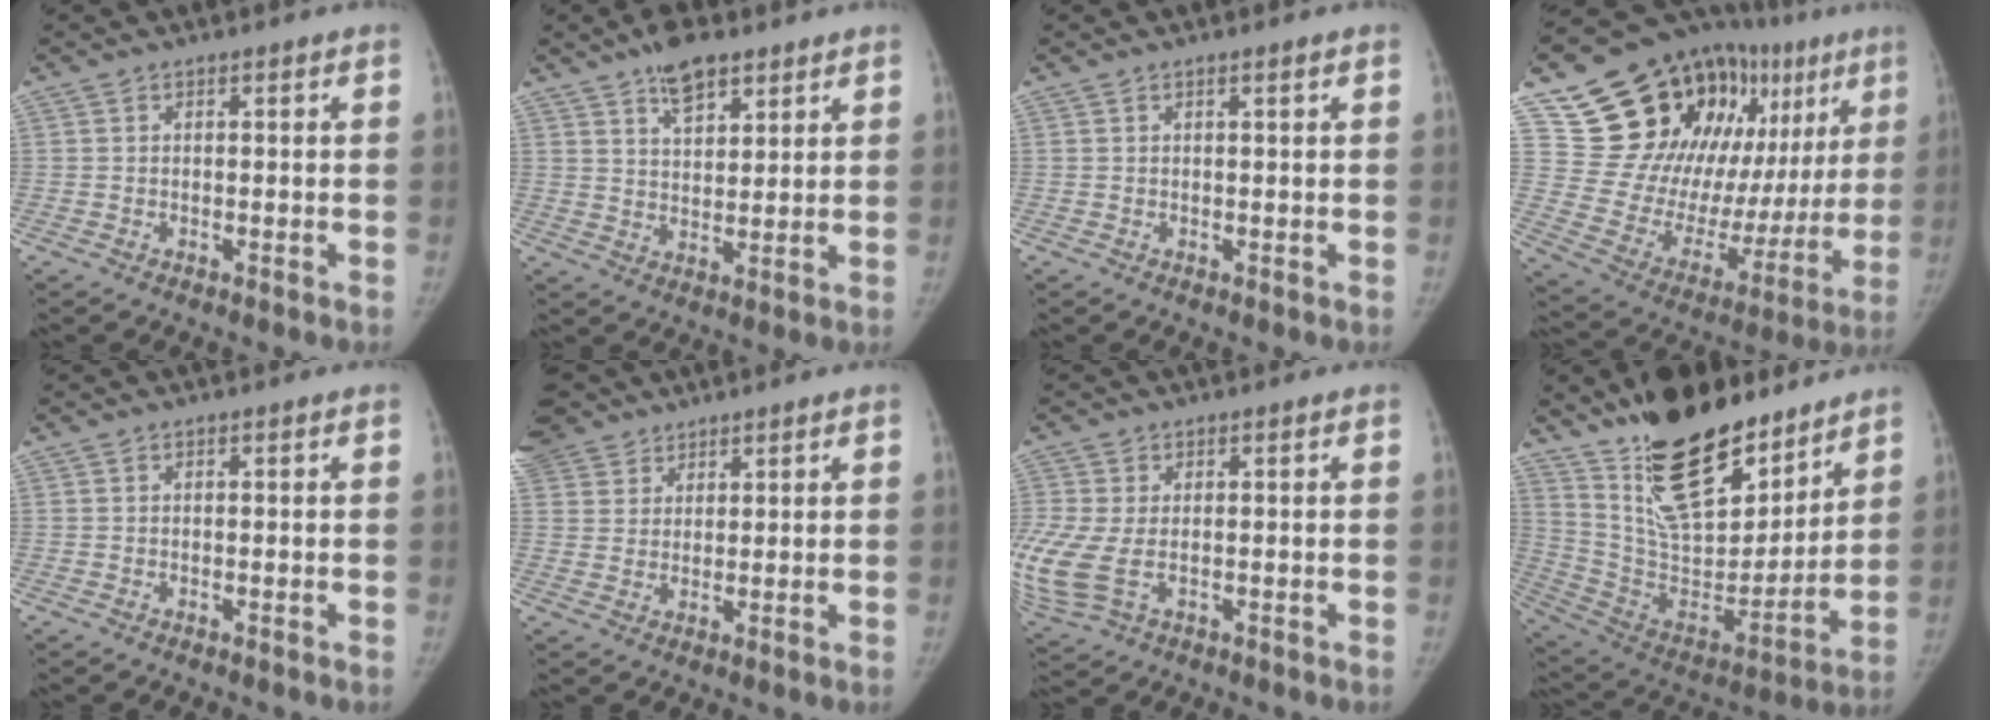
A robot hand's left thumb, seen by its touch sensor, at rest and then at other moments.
{"total": 7.7, "force": [5.2, 3.5, 4.5], "torque": [-0.048, -0.025, 0.086]}
{"total": 0.6, "force": [0.3, -0.1, 0.5], "torque": [-0.011, 0.000, 0.007]}
{"total": 31.0, "force": [15.0, 16.4, 21.6], "torque": [-0.264, 0.001, 0.251]}
{"total": 0.0}
{"total": 12.3, "force": [8.2, 8.6, 3.4], "torque": [-0.089, 0.011, 0.165]}
{"total": 10.0, "force": [-1.4, 5.7, 8.1], "torque": [-0.224, -0.008, -0.013]}
{"total": 26.7, "force": [18.6, 11.9, 15.0], "torque": [-0.205, -0.101, 0.319]}